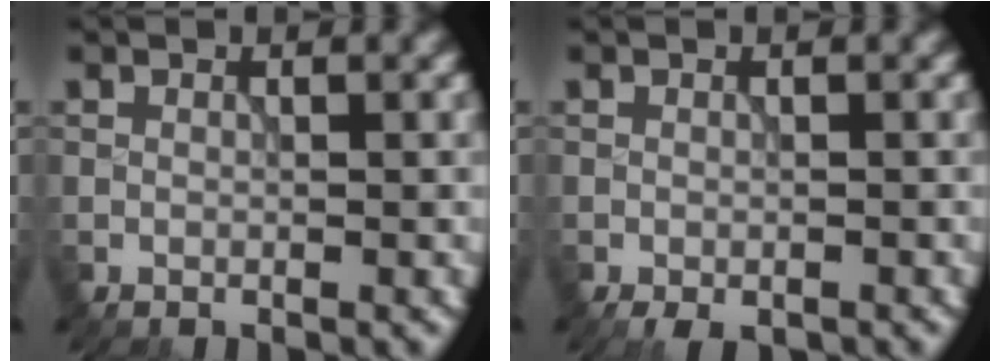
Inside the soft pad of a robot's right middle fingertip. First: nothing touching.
{"total": 1.7, "force": [-1.2, 0.6, 1.0], "torque": [-0.015, -0.004, -0.016]}